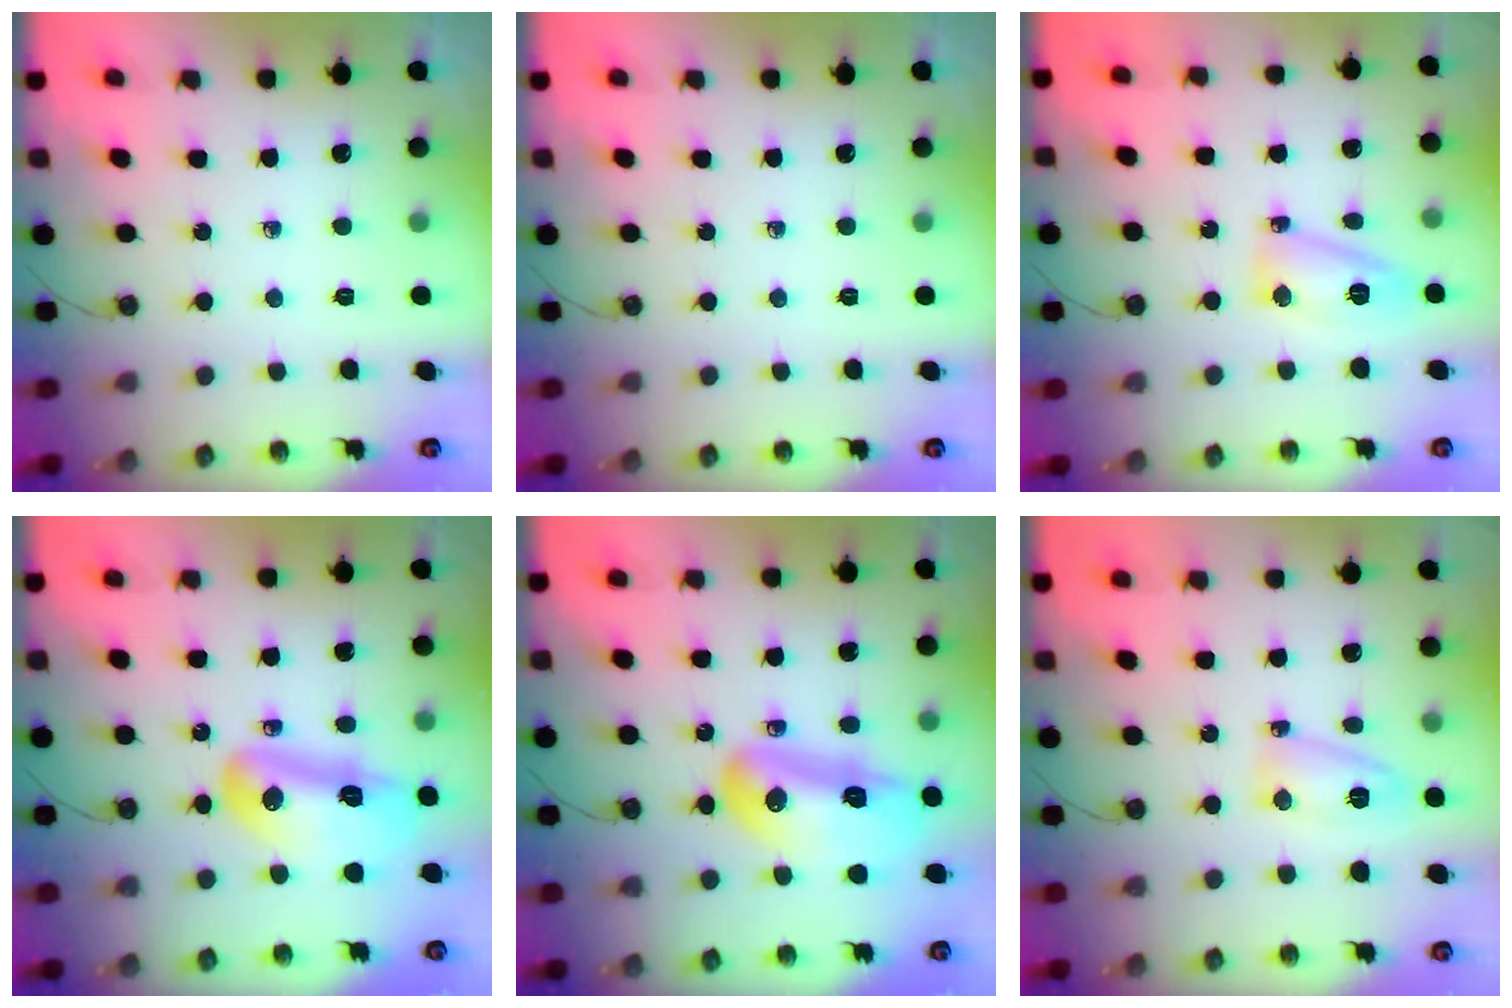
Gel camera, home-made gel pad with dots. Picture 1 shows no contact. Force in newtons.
{"total": 0.0}
{"total": 9.0, "press": 9.0, "slide": 0.5}
{"total": 13.5, "press": 13.3, "slide": 2.1}
{"total": 15.4, "press": 15.3, "slide": 1.9}
{"total": 10.9, "press": 7.0, "slide": 8.4}